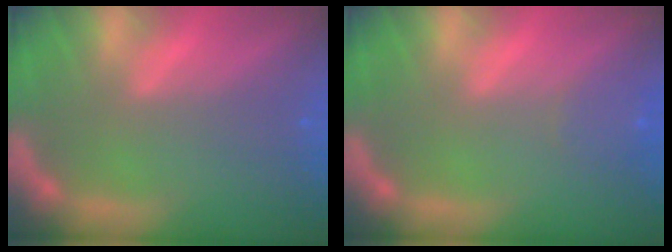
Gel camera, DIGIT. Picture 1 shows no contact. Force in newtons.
{"total": 1.9}